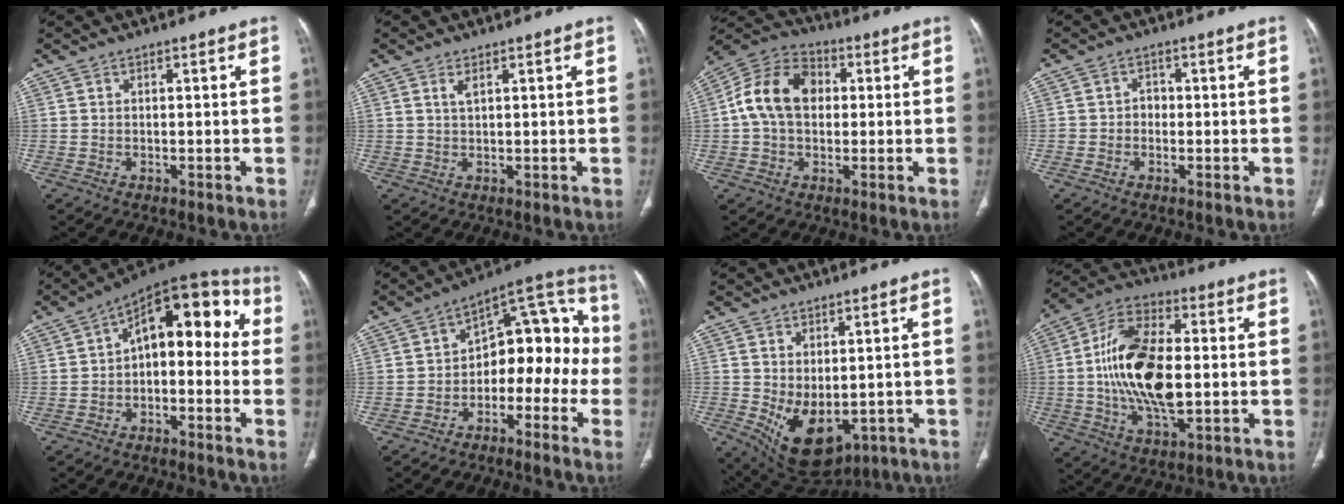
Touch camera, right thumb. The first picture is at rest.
{"total": 1.6, "force": [0.8, 0.6, 1.3], "torque": [-0.030, 0.000, 0.020]}
{"total": 13.4, "force": [1.4, 9.6, 9.2], "torque": [-0.154, 0.029, 0.016]}
{"total": 2.0, "force": [-0.5, 1.8, 0.9], "torque": [0.004, 0.010, -0.012]}
{"total": 14.6, "force": [0.1, 8.4, 12.0], "torque": [-0.117, 0.058, -0.014]}
{"total": 15.9, "force": [-4.1, 10.1, 11.6], "torque": [-0.101, 0.087, -0.066]}
{"total": 11.4, "force": [-2.2, 6.8, 8.9], "torque": [-0.125, -0.008, -0.003]}
{"total": 18.9, "force": [-0.2, 9.6, 16.3], "torque": [-0.307, 0.011, -0.004]}